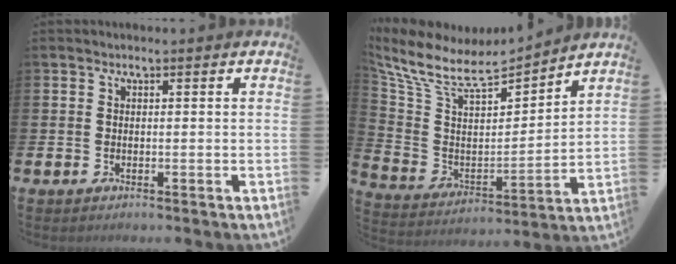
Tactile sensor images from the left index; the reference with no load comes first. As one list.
[{"total": 8.2, "force": [7.2, 2.8, 2.9], "torque": [-0.096, -0.051, 0.120]}]